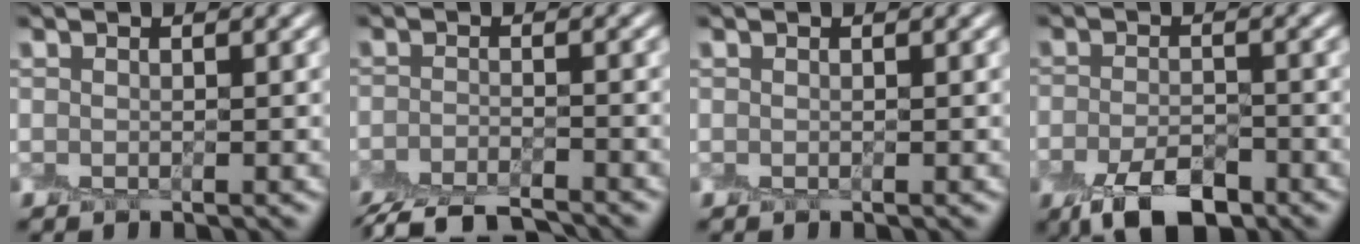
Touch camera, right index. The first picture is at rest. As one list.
[{"total": 5.4, "force": [-4.7, 1.3, 2.4], "torque": [-0.042, -0.014, -0.082]}, {"total": 0.0}, {"total": 4.8, "force": [-2.9, 2.2, 3.2], "torque": [-0.054, -0.001, -0.052]}]